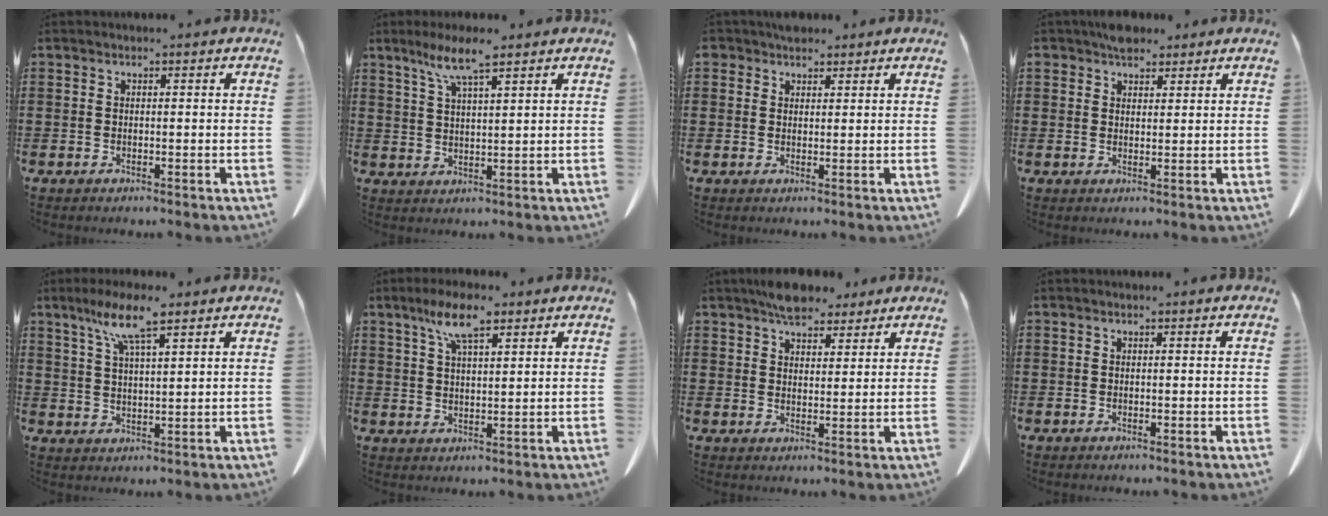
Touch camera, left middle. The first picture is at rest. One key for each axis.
{"total": 6.5, "fx": 4.3, "fy": 0.6, "fz": 4.8, "tx": -0.102, "ty": -0.001, "tz": 0.074}
{"total": 2.4, "fx": 2.0, "fy": 1.3, "fz": 0.3, "tx": -0.004, "ty": 0.005, "tz": 0.037}
{"total": 3.5, "fx": 2.8, "fy": 1.8, "fz": 1.1, "tx": -0.022, "ty": 0.004, "tz": 0.051}
{"total": 7.6, "fx": 5.0, "fy": 1.0, "fz": 5.6, "tx": -0.120, "ty": -0.002, "tz": 0.086}
{"total": 7.3, "fx": 4.5, "fy": 1.8, "fz": 5.4, "tx": -0.115, "ty": 0.004, "tz": 0.078}
{"total": 5.9, "fx": 4.9, "fy": 2.4, "fz": 2.2, "tx": -0.047, "ty": -0.006, "tz": 0.092}
{"total": 0.0}